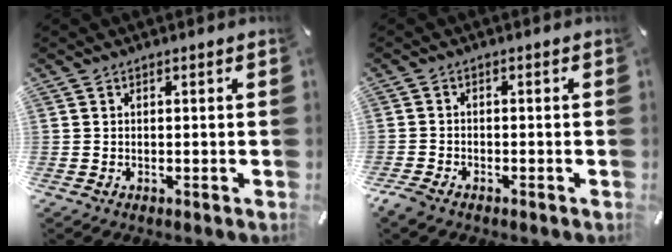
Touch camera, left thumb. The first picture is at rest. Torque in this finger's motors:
{"motor_torque": [-0.07, 0.62, 0.24, 0.18, 0.25]}